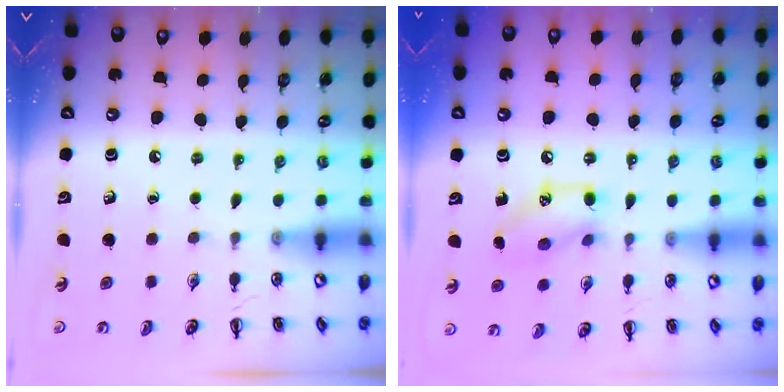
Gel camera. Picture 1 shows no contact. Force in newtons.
{"total": 11.4, "press": 11.2, "slide": 1.8}